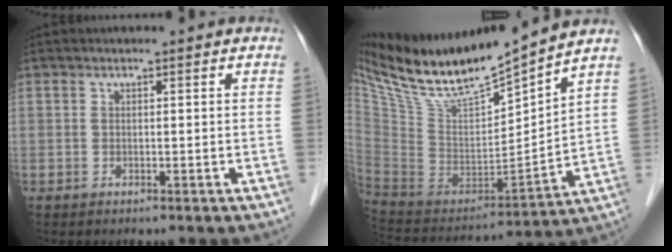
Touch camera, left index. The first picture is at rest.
{"total": 19.4, "force": [16.5, 1.4, 10.1], "torque": [-0.187, -0.008, 0.312]}